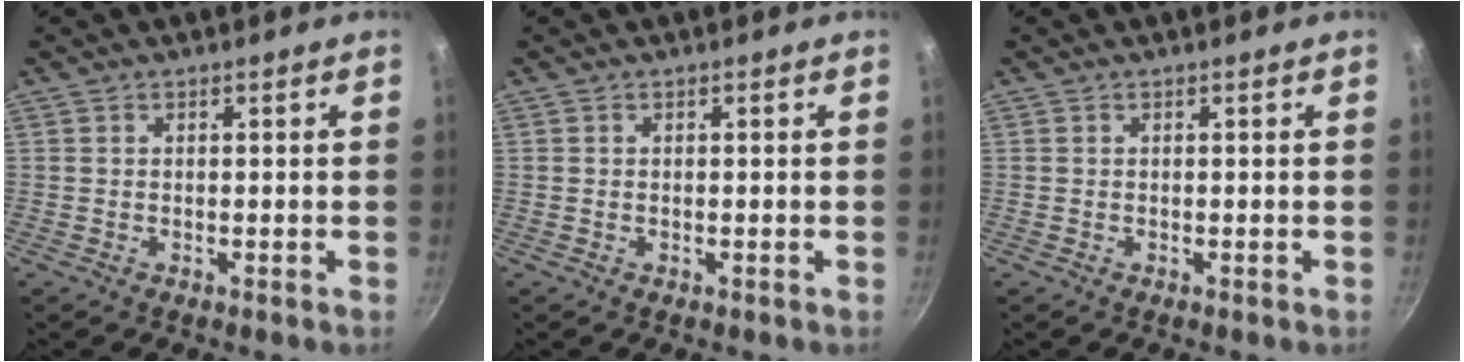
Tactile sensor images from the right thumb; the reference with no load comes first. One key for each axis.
{"total": 0.0}
{"total": 0.0}